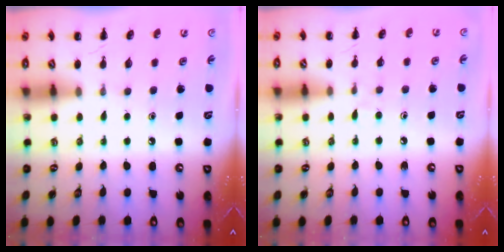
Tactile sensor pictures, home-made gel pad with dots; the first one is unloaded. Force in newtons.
{"total": 3.0, "press": 2.6, "slide": 1.4}